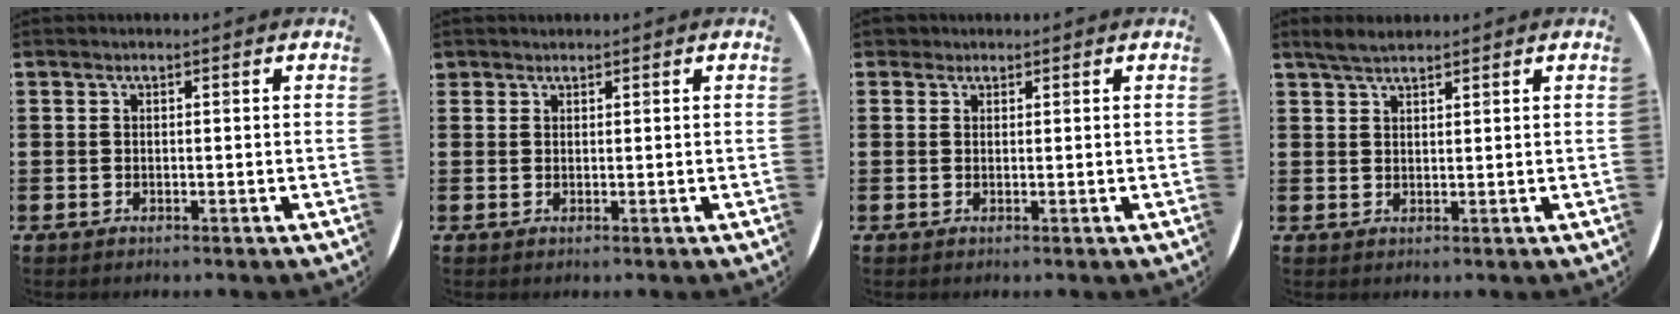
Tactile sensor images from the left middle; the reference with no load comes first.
{"total": 0.9, "force": [0.8, 0.3, -0.1], "torque": [0.001, 0.003, 0.017]}
{"total": 1.2, "force": [1.1, 0.6, 0.0], "torque": [0.006, 0.001, 0.019]}
{"total": 2.7, "force": [2.3, 0.6, 1.2], "torque": [-0.027, 0.005, 0.043]}